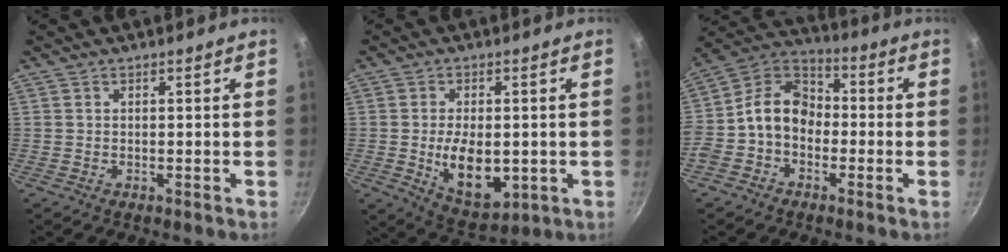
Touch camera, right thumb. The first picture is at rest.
{"total": 11.2, "force": [-1.2, 6.3, 9.1], "torque": [-0.132, -0.012, -0.002]}
{"total": 12.1, "force": [-1.9, 9.2, 7.6], "torque": [-0.100, 0.053, -0.060]}